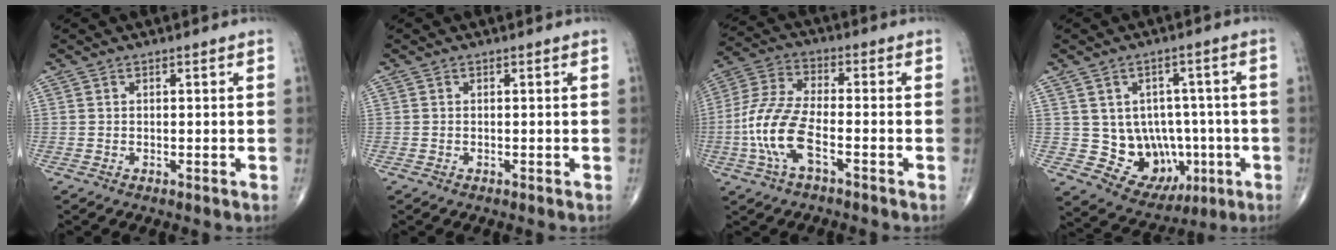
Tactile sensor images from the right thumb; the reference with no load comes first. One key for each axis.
{"total": 0.0}
{"total": 11.6, "fx": -3.8, "fy": 4.7, "fz": 9.9, "tx": -0.225, "ty": 0.027, "tz": -0.078}
{"total": 12.4, "fx": -1.8, "fy": 10.5, "fz": 6.5, "tx": -0.038, "ty": 0.020, "tz": -0.001}